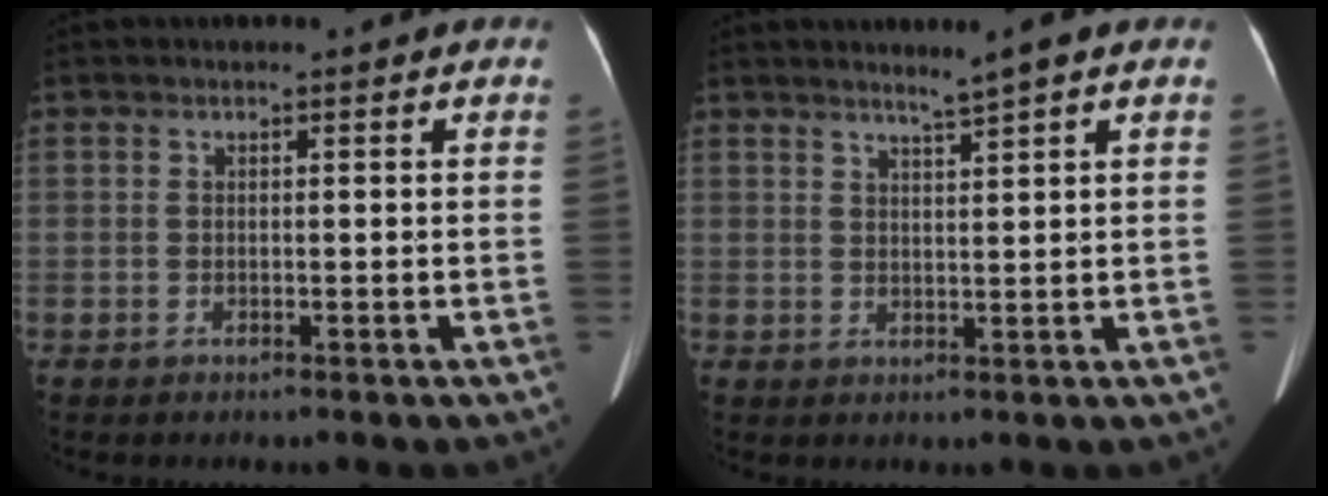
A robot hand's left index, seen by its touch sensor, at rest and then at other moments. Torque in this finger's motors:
{"motor_torque": [-0.11, -0.11, -0.08, -0.01]}